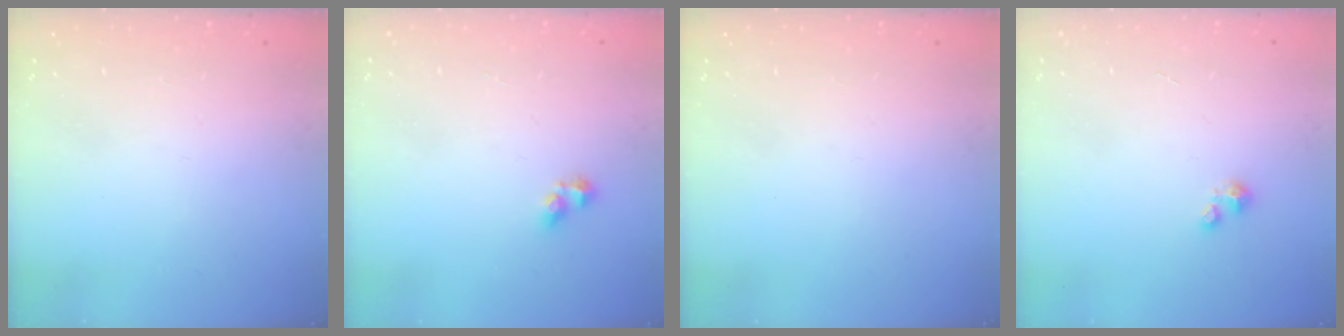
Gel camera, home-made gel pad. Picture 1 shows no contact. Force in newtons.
{"total": 3.8, "press": 3.7, "slide": 0.9}
{"total": 0.0}
{"total": 1.4, "press": 1.4, "slide": 0.2}